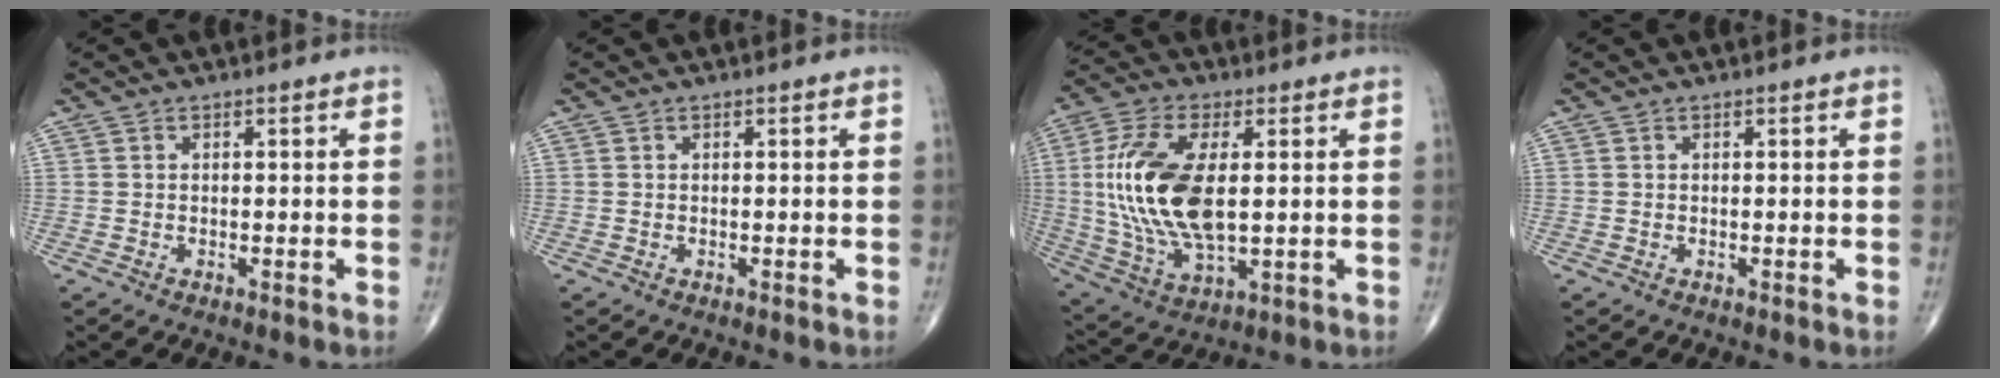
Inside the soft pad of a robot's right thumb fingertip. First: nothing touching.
{"total": 0.0}
{"total": 18.6, "force": [1.5, 8.8, 16.3], "torque": [-0.342, -0.010, 0.034]}
{"total": 0.0}